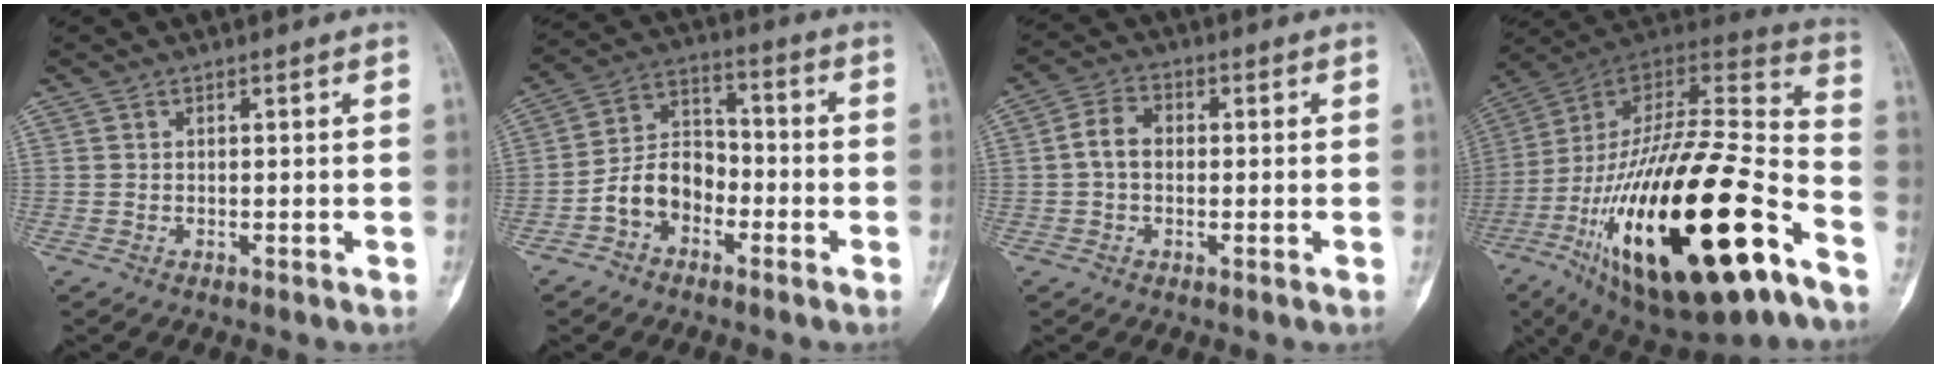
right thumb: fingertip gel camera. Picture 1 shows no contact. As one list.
[{"total": 9.6, "force": [-3.8, 7.0, 5.3], "torque": [-0.078, 0.046, -0.079]}, {"total": 5.2, "force": [-0.1, 3.8, 3.6], "torque": [-0.057, 0.017, -0.011]}, {"total": 39.8, "force": [-16.7, 13.6, 33.5], "torque": [-0.598, 0.034, -0.267]}]